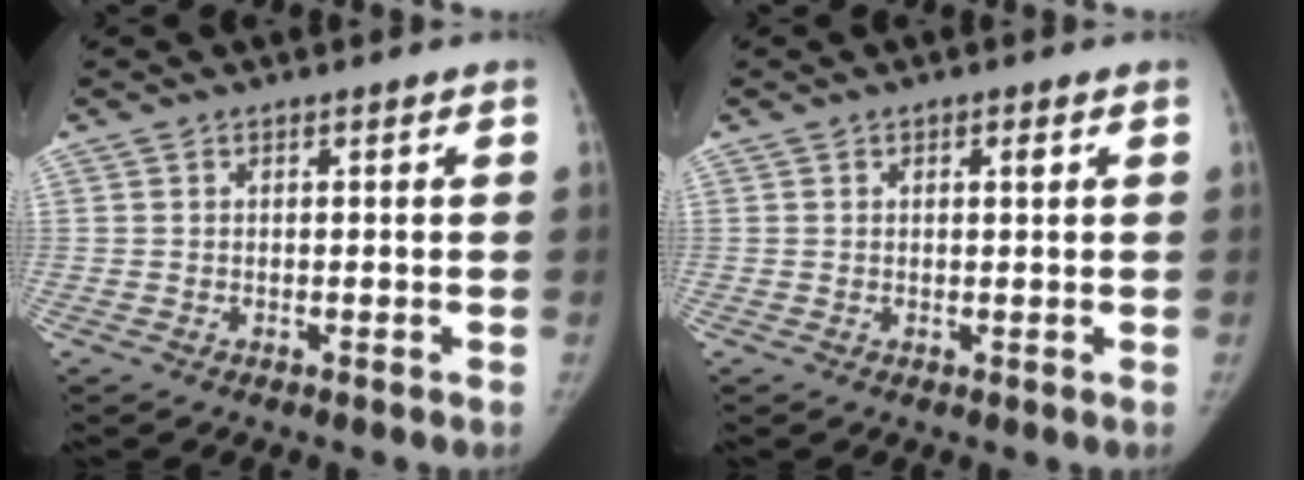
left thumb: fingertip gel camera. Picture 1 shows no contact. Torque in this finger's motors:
{"motor_torque": [-0.53, 0.16, -0.35, 0.00, 0.04]}